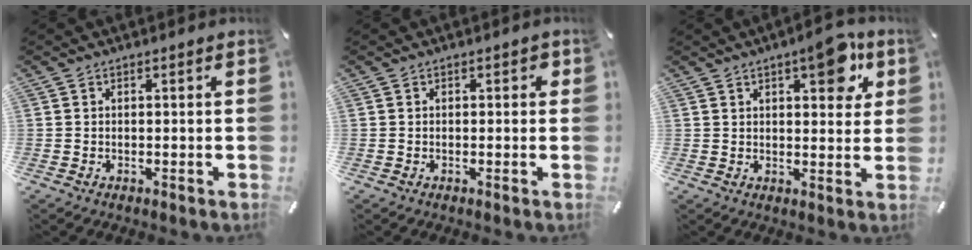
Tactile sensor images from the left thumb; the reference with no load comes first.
{"total": 0.9, "force": [0.1, 0.7, 0.6], "torque": [-0.004, 0.003, -0.003]}
{"total": 9.1, "force": [4.9, 3.7, 6.7], "torque": [-0.073, -0.026, 0.075]}